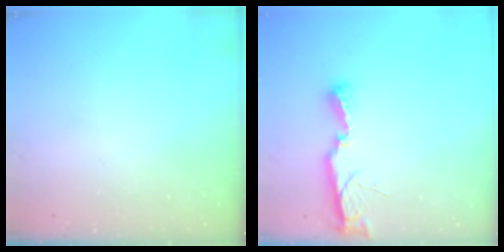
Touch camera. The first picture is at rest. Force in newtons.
{"total": 7.5, "press": 7.5, "slide": 0.4}